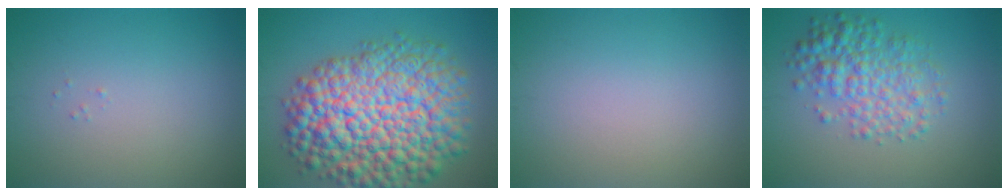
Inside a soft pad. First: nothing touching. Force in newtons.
{"total": 14.6, "press": 14.6, "slide": 0.6}
{"total": 0.0}
{"total": 4.8, "press": 4.8, "slide": 0.1}